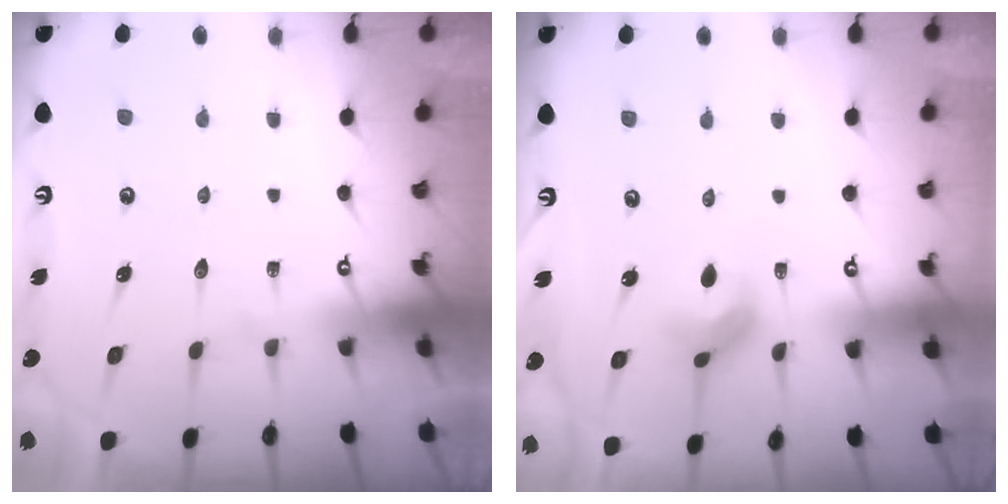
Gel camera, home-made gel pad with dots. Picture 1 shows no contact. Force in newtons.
{"total": 5.2, "press": 5.2, "slide": 0.4}